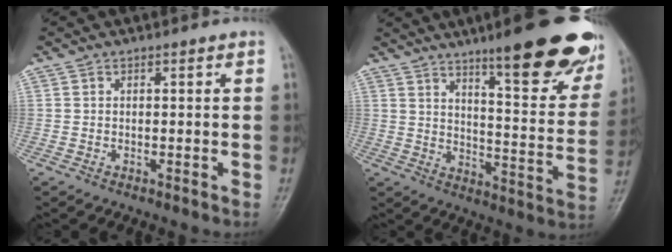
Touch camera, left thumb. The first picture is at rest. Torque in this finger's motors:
{"motor_torque": [3.01, 1.38, 1.76, -1.01, 0.36]}